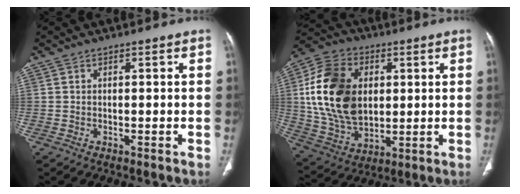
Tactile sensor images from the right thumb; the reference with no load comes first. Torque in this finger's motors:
{"motor_torque": [1.82, 3.18, 2.03, -0.23, 0.70]}